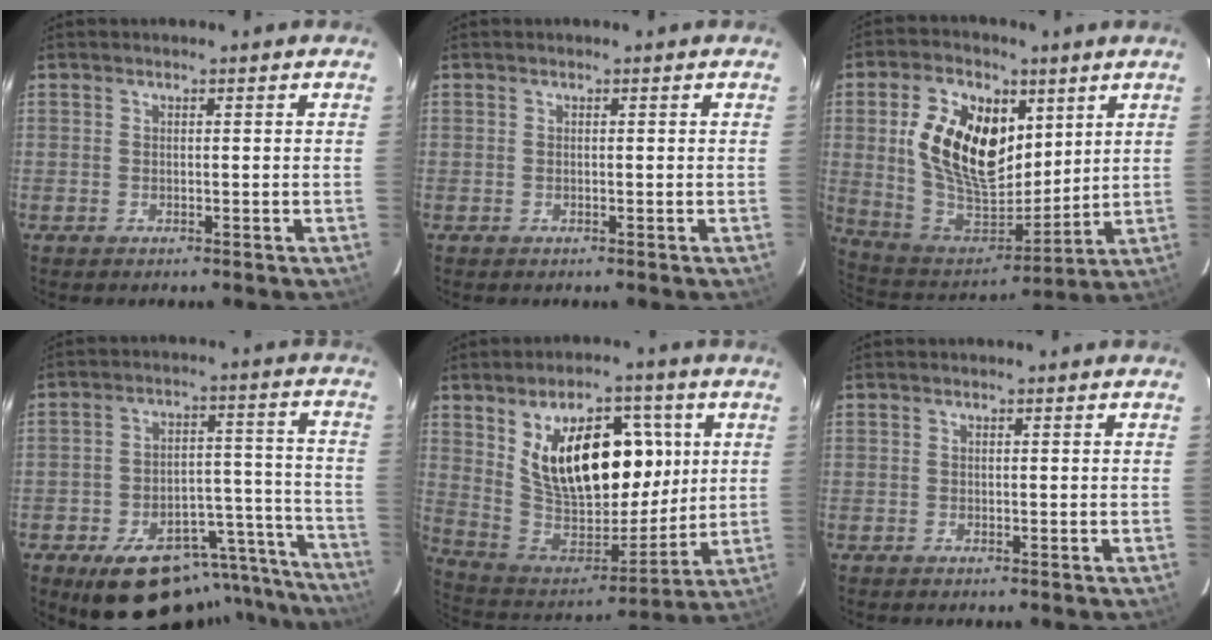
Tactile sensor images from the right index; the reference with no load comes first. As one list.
[{"total": 0.0}, {"total": 20.1, "force": [5.8, 12.1, 15.0], "torque": [-0.306, 0.009, 0.118]}, {"total": 24.6, "force": [-19.5, 10.0, 11.1], "torque": [-0.148, 0.045, -0.241]}, {"total": 21.7, "force": [6.8, 11.9, 16.8], "torque": [-0.297, 0.005, 0.137]}, {"total": 0.0}]